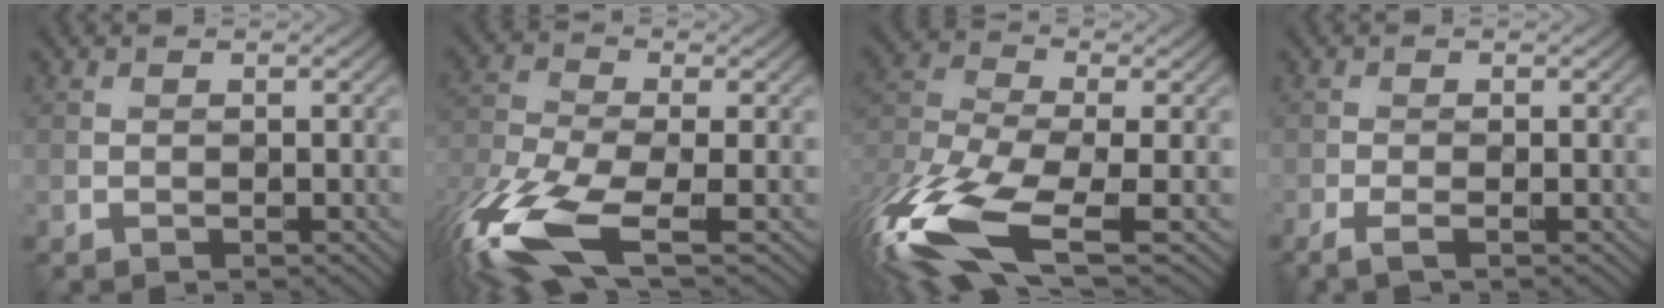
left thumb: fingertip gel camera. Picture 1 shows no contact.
{"total": 12.9, "force": [-6.2, 5.3, 10.0], "torque": [-0.242, -0.025, -0.131]}
{"total": 15.1, "force": [-7.3, 6.0, 11.7], "torque": [-0.294, -0.022, -0.148]}
{"total": 1.7, "force": [-0.8, 0.2, 1.4], "torque": [-0.037, -0.001, -0.026]}